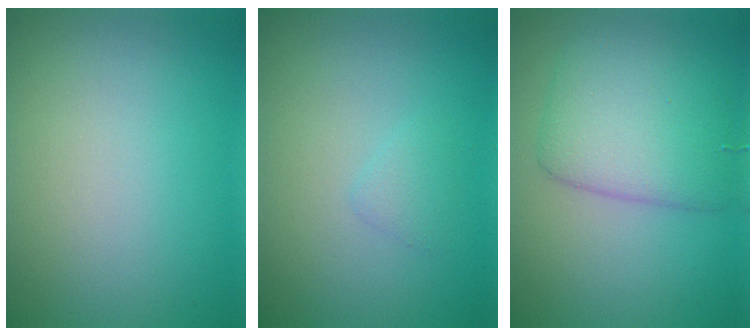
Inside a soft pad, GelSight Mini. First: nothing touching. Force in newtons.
{"total": 1.0, "press": 1.0, "slide": 0.1}
{"total": 5.5, "press": 5.5, "slide": 0.2}